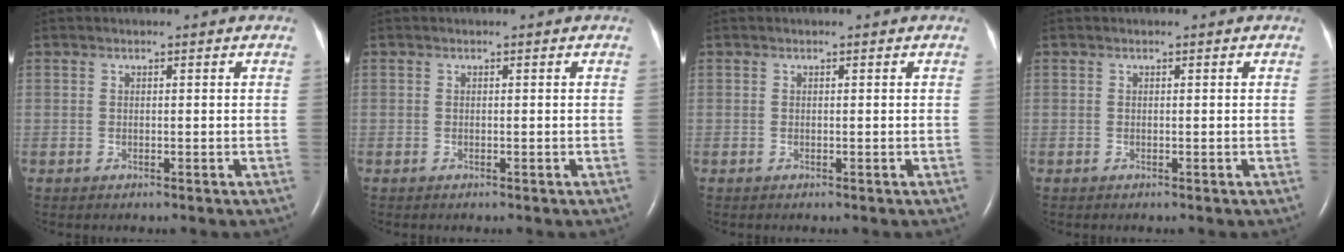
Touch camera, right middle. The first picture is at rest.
{"total": 0.0}
{"total": 0.0}
{"total": 0.0}